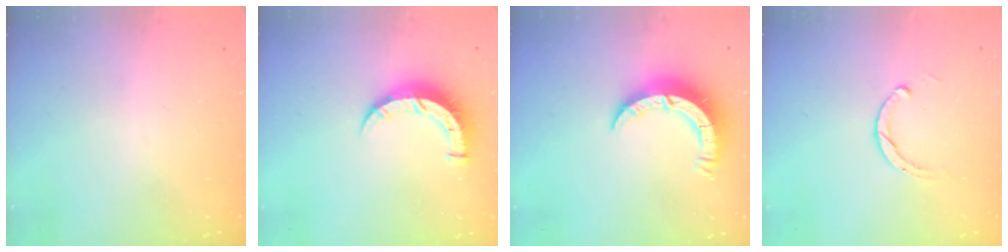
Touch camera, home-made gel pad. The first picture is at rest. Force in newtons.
{"total": 7.2, "press": 7.2, "slide": 0.3}
{"total": 7.7, "press": 7.7, "slide": 0.4}
{"total": 1.8, "press": 1.8, "slide": 0.2}